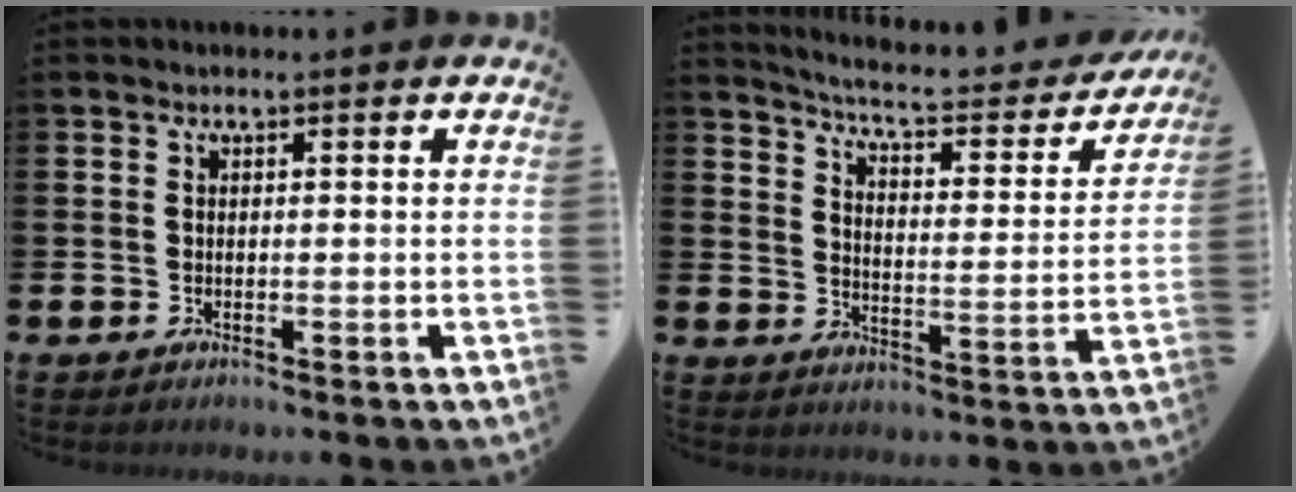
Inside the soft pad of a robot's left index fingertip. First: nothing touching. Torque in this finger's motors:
{"motor_torque": [0.98, -1.16, 0.22, 0.04]}